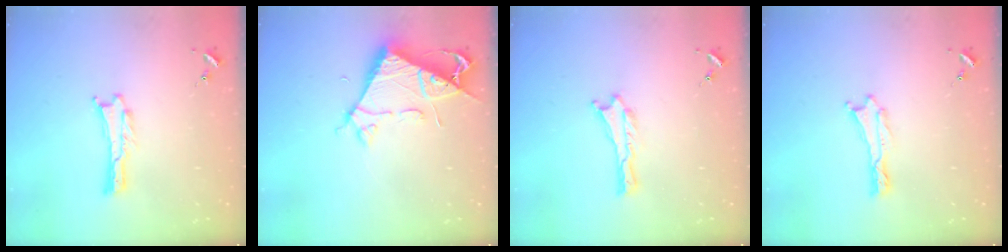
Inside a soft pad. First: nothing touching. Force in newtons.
{"total": 6.6, "press": 6.6, "slide": 0.7}
{"total": 0.0}
{"total": 0.0}